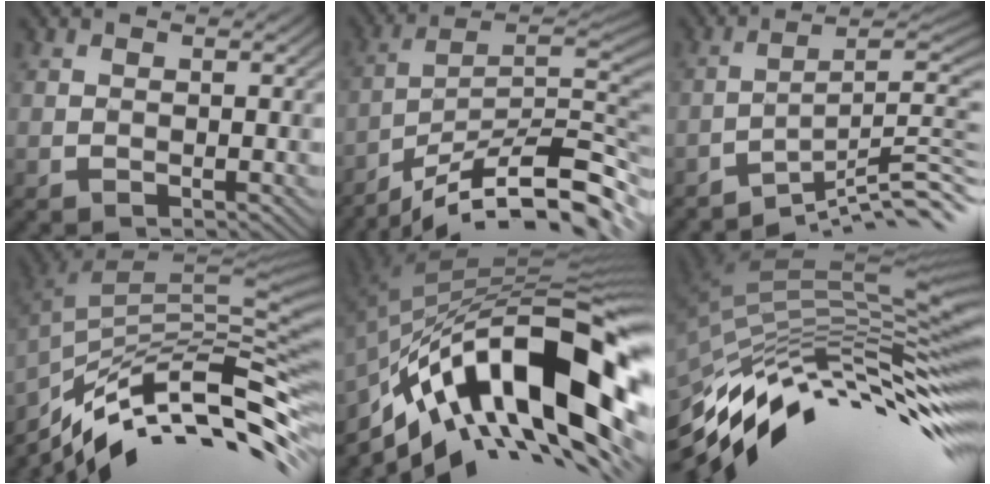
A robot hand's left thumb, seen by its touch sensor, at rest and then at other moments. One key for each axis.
{"total": 14.0, "fx": -9.6, "fy": 3.4, "fz": 9.6, "tx": -0.172, "ty": 0.006, "tz": -0.156}
{"total": 9.6, "fx": -5.7, "fy": 1.9, "fz": 7.6, "tx": -0.111, "ty": 0.003, "tz": -0.087}
{"total": 12.8, "fx": -7.5, "fy": 3.3, "fz": 9.8, "tx": -0.208, "ty": 0.010, "tz": -0.132}
{"total": 18.2, "fx": -5.5, "fy": 7.1, "fz": 15.8, "tx": -0.287, "ty": 0.002, "tz": -0.111}
{"total": 15.3, "fx": -7.3, "fy": 4.4, "fz": 12.7, "tx": -0.255, "ty": 0.011, "tz": -0.136}